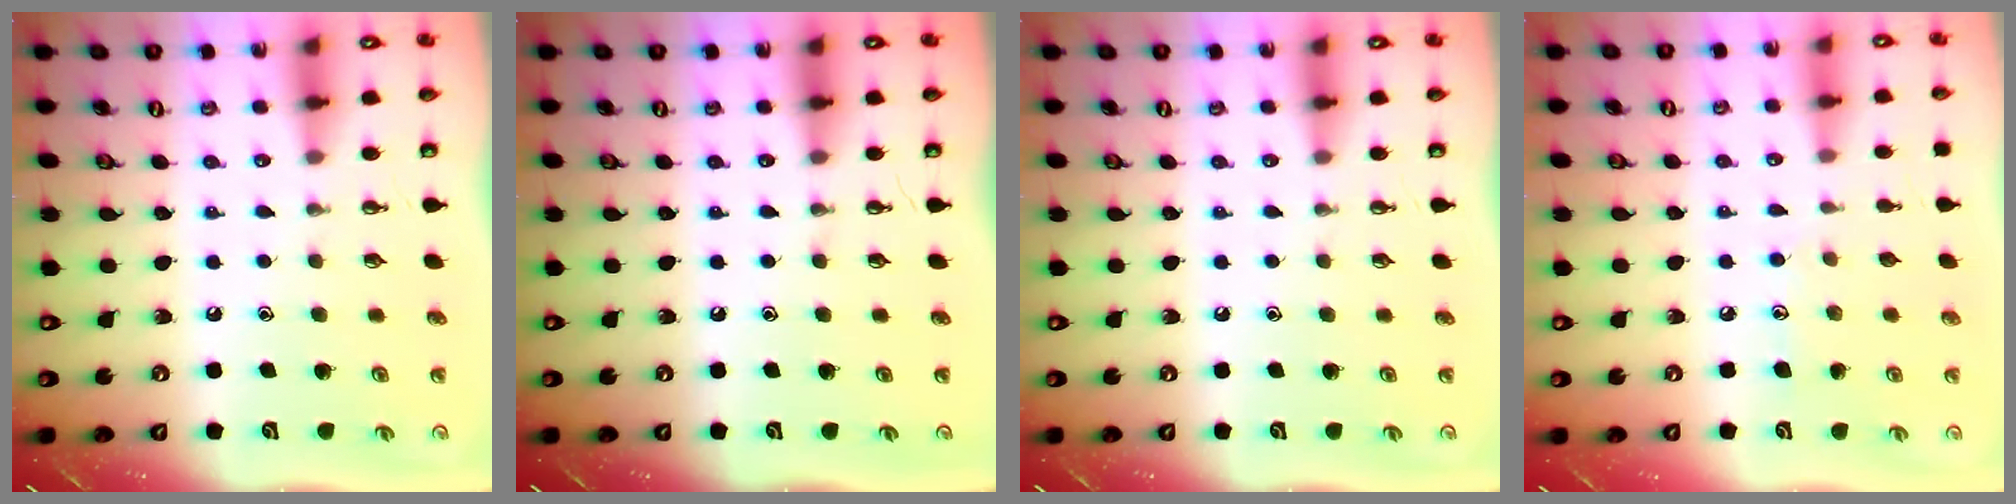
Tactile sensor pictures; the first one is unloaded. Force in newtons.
{"total": 0.0}
{"total": 0.0}
{"total": 5.8, "press": 5.8, "slide": 0.6}